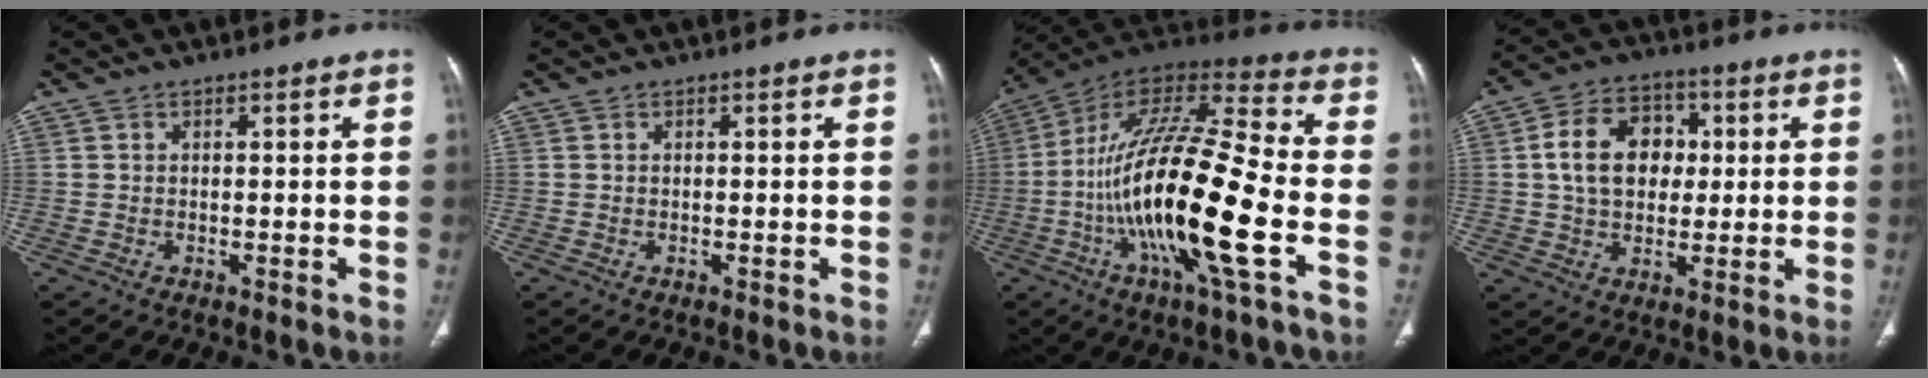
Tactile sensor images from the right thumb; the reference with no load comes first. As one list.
[{"total": 0.0}, {"total": 24.7, "force": [-6.0, 4.6, 23.5], "torque": [-0.462, 0.013, -0.111]}, {"total": 12.8, "force": [1.8, 9.4, 8.4], "torque": [-0.114, 0.013, 0.025]}]